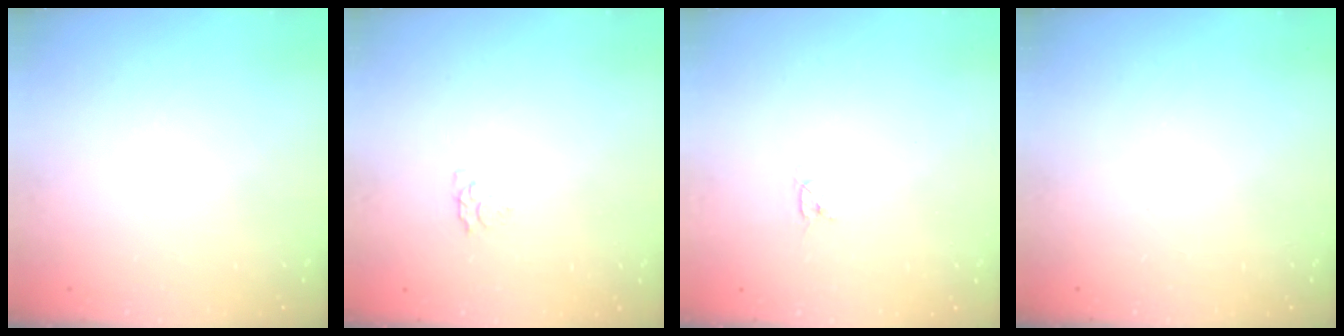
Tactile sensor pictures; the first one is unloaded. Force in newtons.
{"total": 3.2, "press": 3.2, "slide": 0.5}
{"total": 2.8, "press": 2.8, "slide": 0.3}
{"total": 0.0}